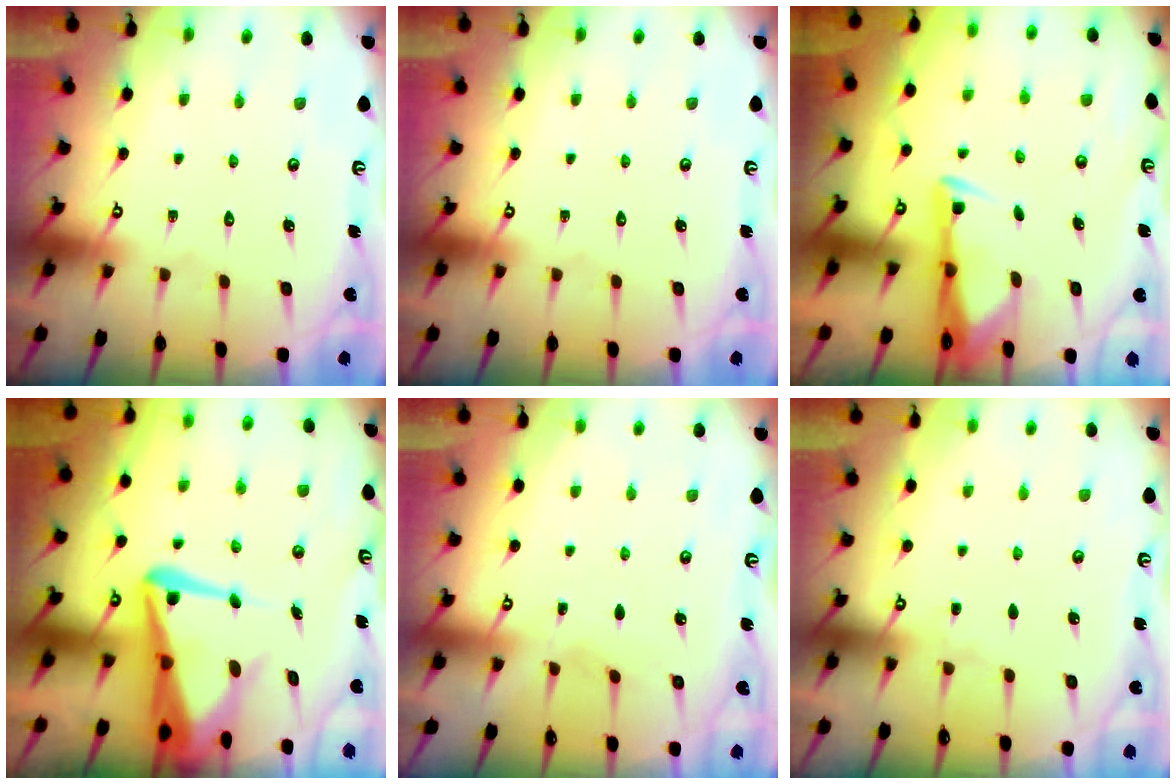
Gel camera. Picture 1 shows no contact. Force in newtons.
{"total": 0.0}
{"total": 3.3, "press": 3.2, "slide": 0.9}
{"total": 9.4, "press": 9.2, "slide": 1.6}
{"total": 3.0, "press": 3.0, "slide": 0.4}
{"total": 2.8, "press": 2.8, "slide": 0.5}